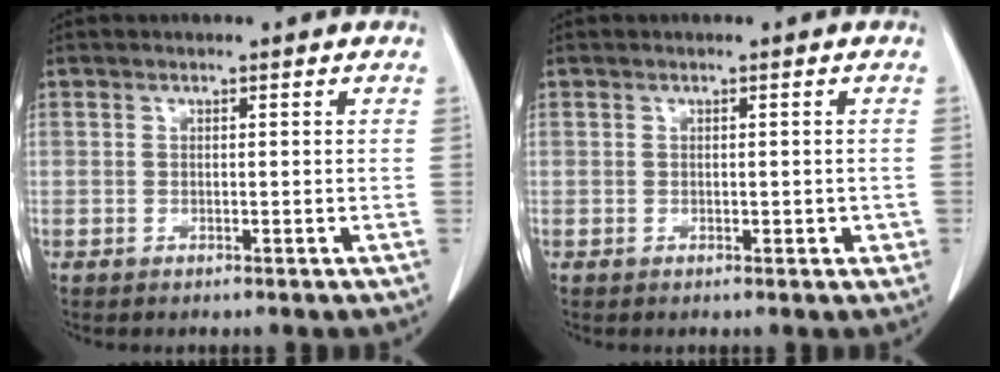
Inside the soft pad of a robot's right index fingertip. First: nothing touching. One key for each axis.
{"total": 1.5, "fx": -0.2, "fy": 0.9, "fz": 1.2, "tx": -0.013, "ty": 0.004, "tz": 0.001}